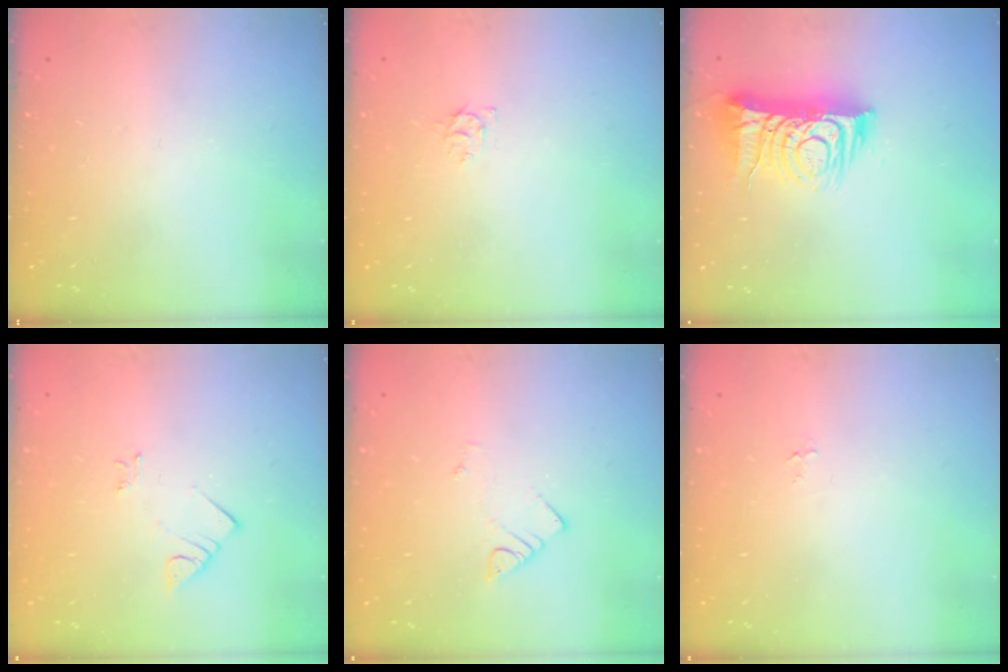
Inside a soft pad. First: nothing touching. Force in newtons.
{"total": 5.7, "press": 5.6, "slide": 0.5}
{"total": 13.7, "press": 13.6, "slide": 1.8}
{"total": 2.8, "press": 2.8, "slide": 0.3}
{"total": 2.5, "press": 2.5, "slide": 0.2}
{"total": 2.7, "press": 2.7, "slide": 0.3}